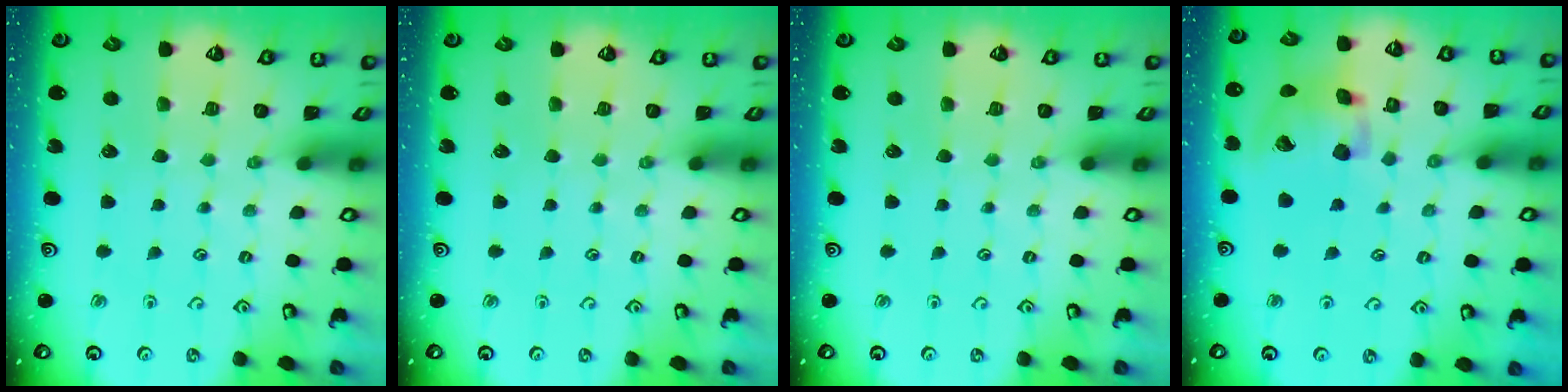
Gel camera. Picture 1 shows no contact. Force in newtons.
{"total": 0.0}
{"total": 0.0}
{"total": 17.4, "press": 17.2, "slide": 2.6}